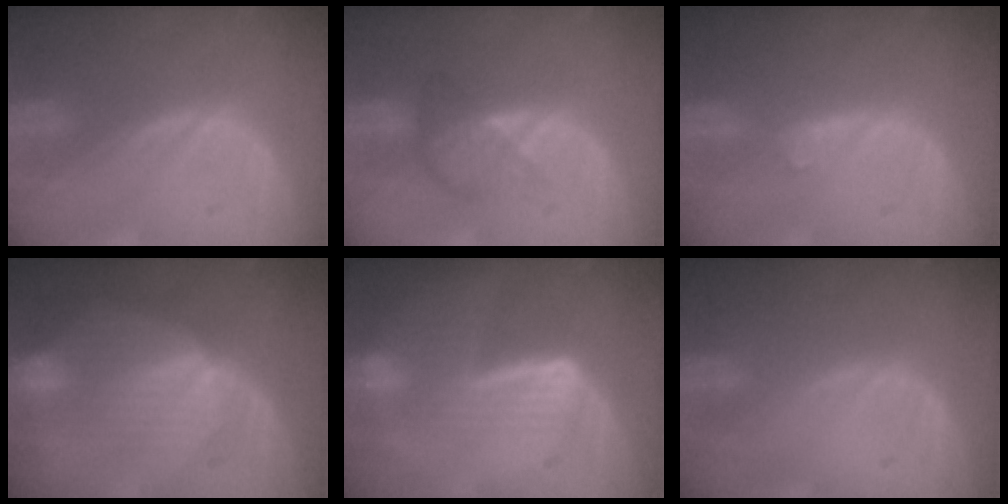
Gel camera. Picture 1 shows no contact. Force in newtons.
{"total": 3.8, "press": 3.8, "slide": 0.0}
{"total": 2.0, "press": 1.6, "slide": 1.1}
{"total": 7.4, "press": 7.4, "slide": 0.3}
{"total": 6.6, "press": 5.5, "slide": 3.6}
{"total": 0.0}